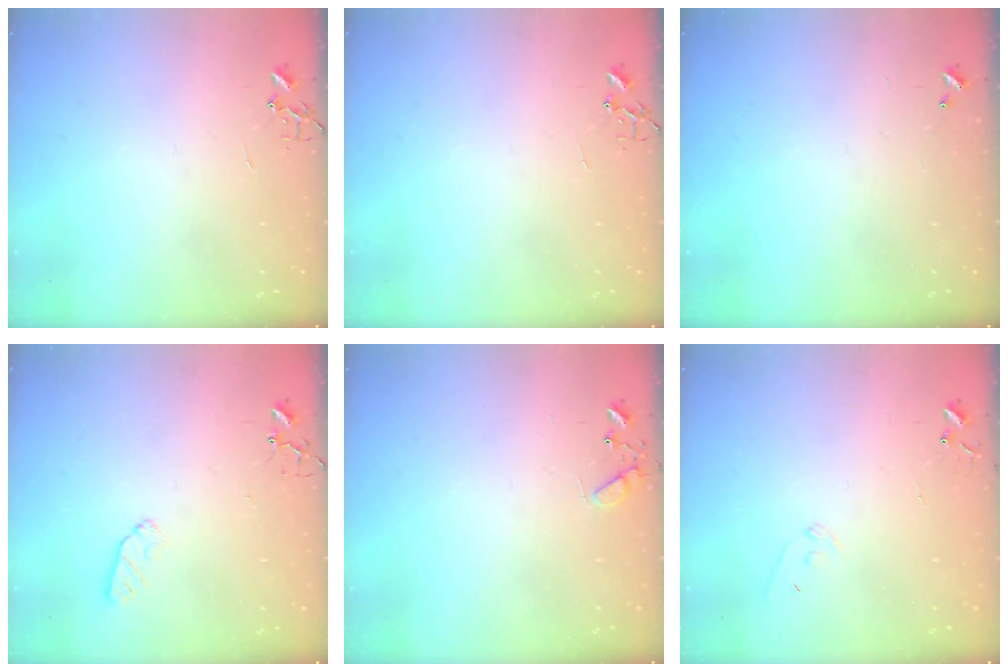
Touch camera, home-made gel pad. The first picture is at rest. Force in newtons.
{"total": 0.0}
{"total": 0.0}
{"total": 5.4, "press": 5.3, "slide": 0.7}
{"total": 6.1, "press": 6.1, "slide": 0.5}
{"total": 6.8, "press": 6.7, "slide": 0.5}